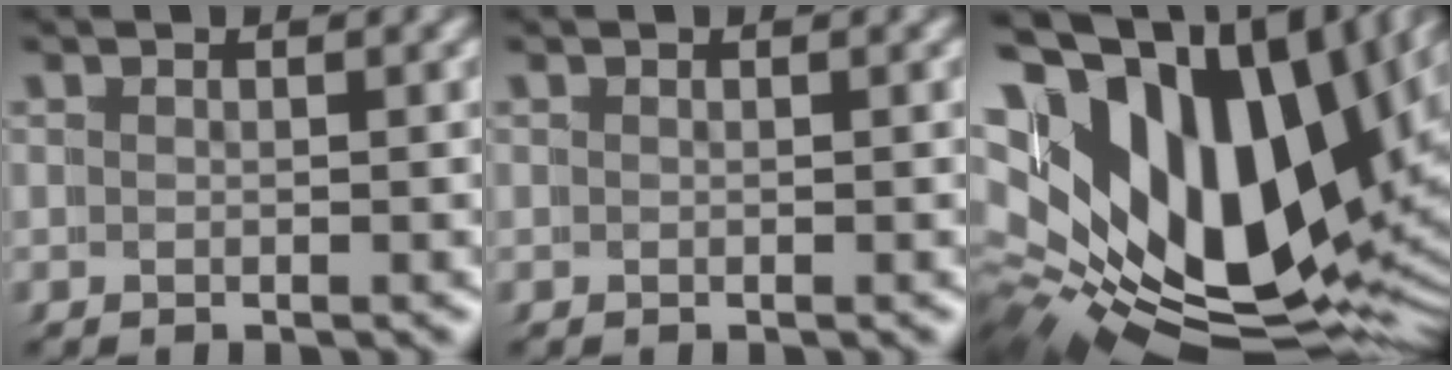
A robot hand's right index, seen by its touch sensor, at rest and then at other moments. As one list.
[{"total": 0.0}, {"total": 19.2, "force": [2.5, 12.8, 14.0], "torque": [-0.266, -0.032, 0.051]}]